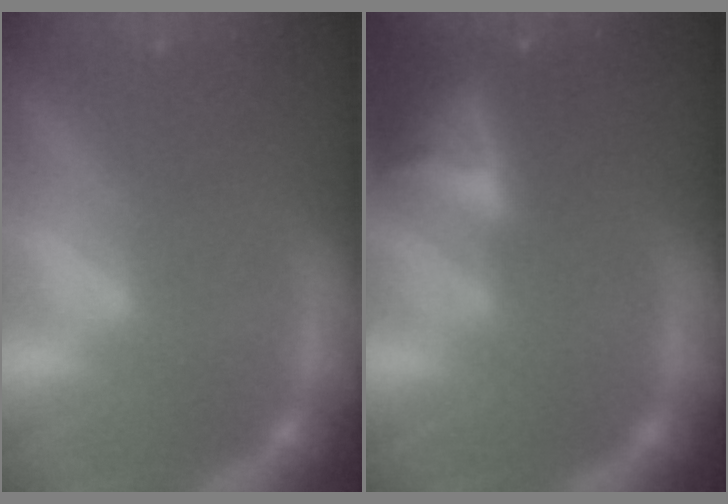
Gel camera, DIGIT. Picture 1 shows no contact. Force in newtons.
{"total": 7.0}